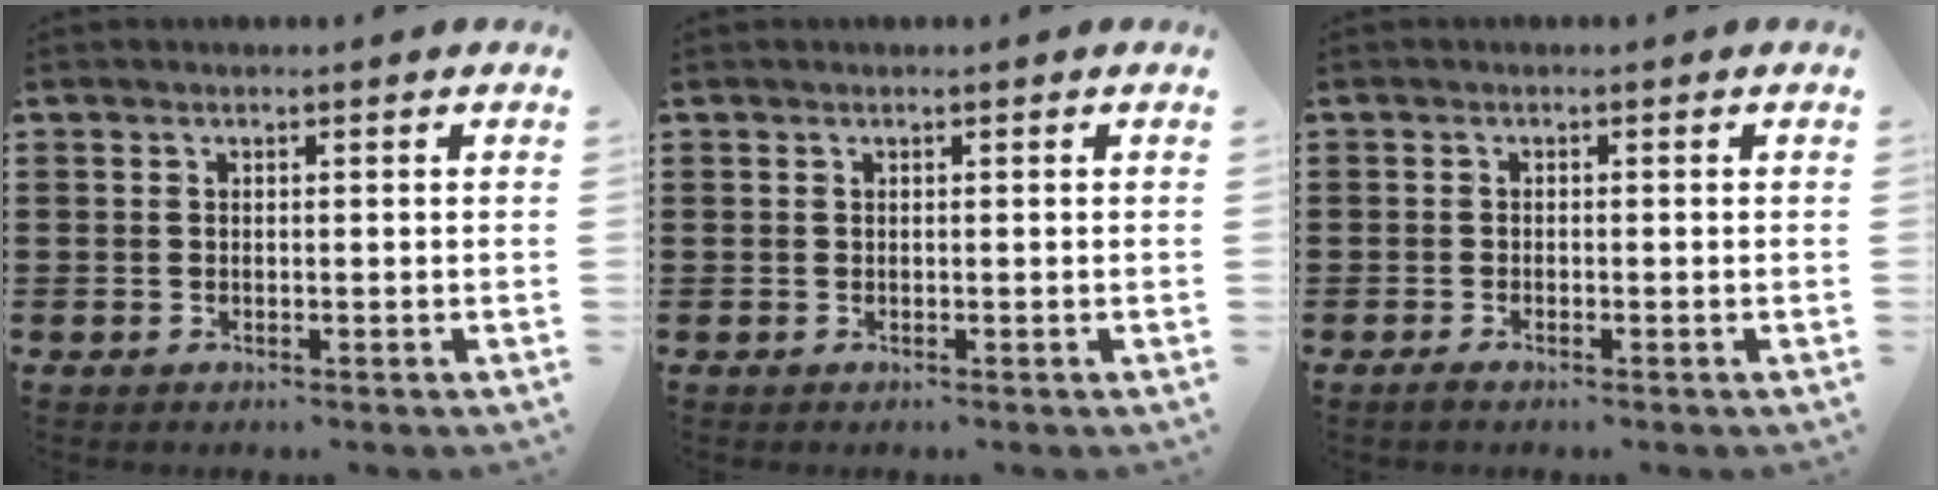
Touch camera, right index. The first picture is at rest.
{"total": 0.0}
{"total": 0.7, "force": [-0.5, 0.1, 0.4], "torque": [-0.009, -0.005, -0.009]}